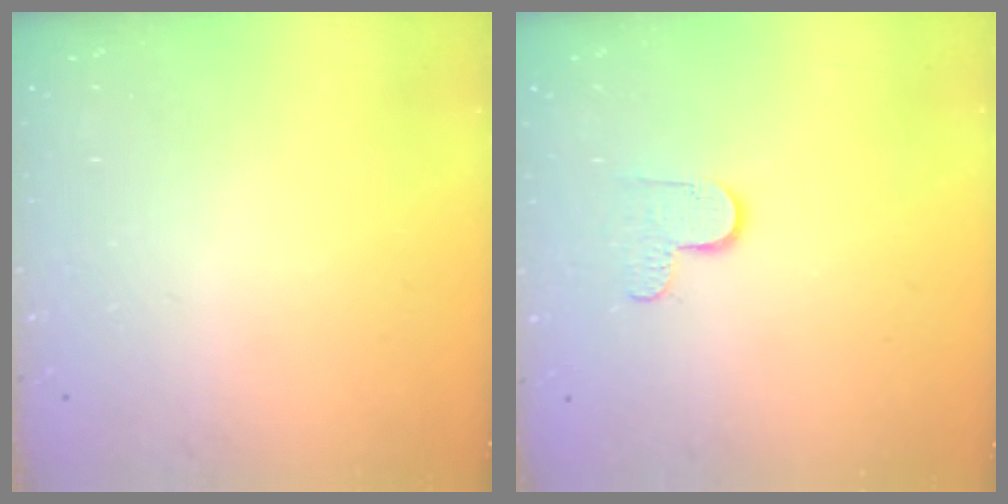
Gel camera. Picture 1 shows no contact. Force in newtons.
{"total": 5.5, "press": 5.5, "slide": 0.4}